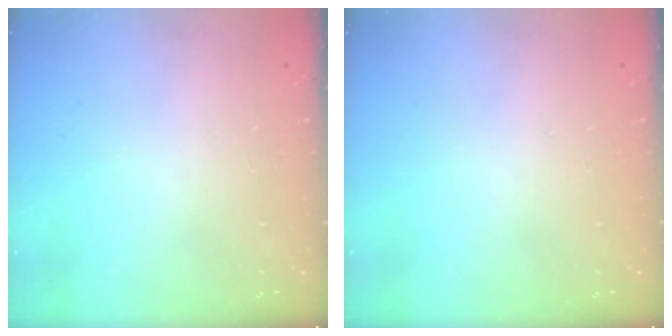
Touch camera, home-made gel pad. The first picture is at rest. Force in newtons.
{"total": 0.0}